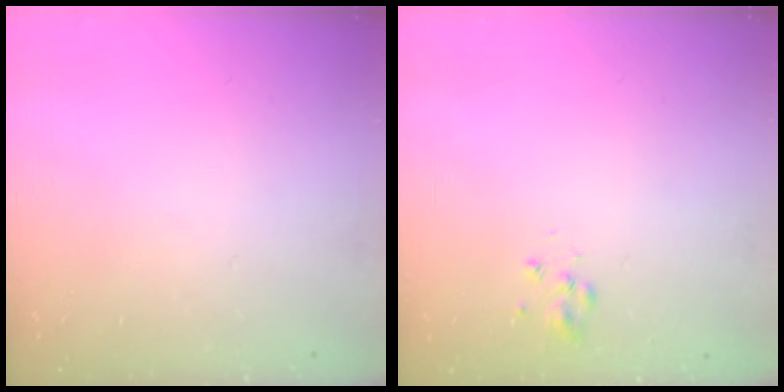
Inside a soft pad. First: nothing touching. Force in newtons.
{"total": 3.0, "press": 2.9, "slide": 0.8}